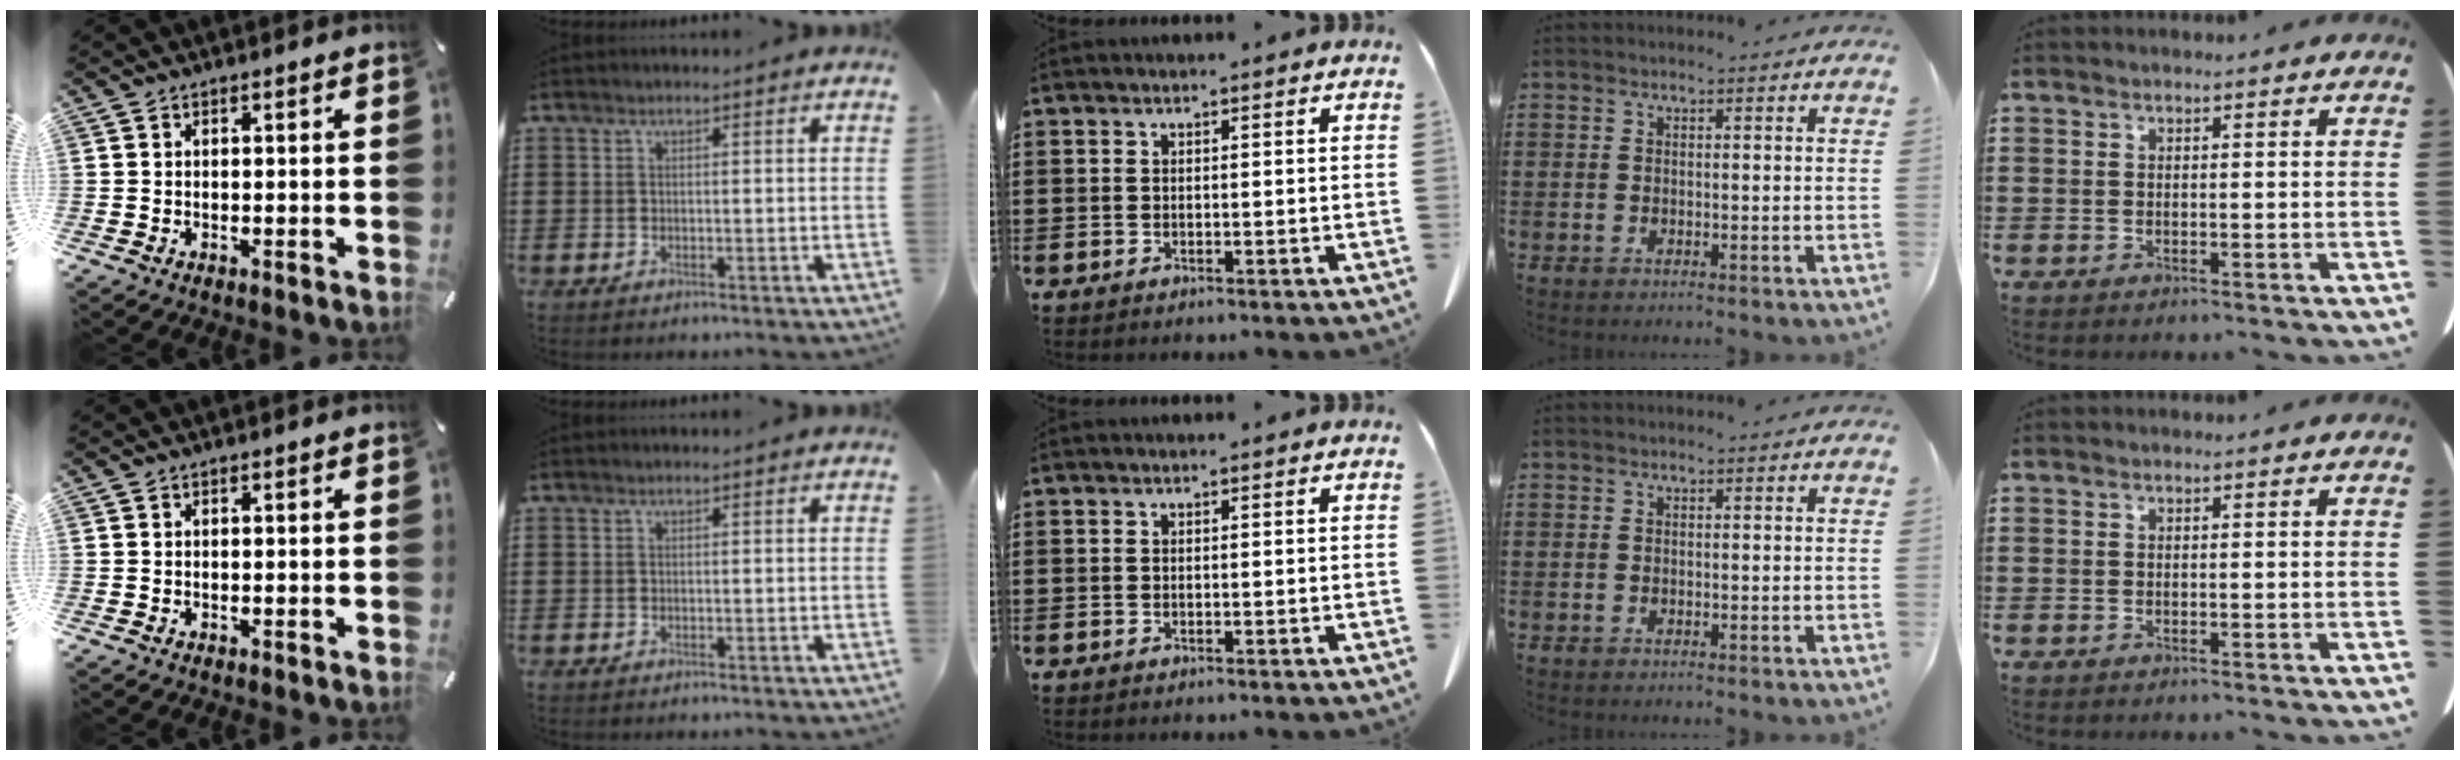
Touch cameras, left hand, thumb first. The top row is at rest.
{}